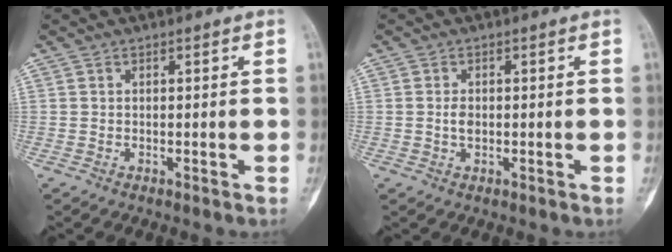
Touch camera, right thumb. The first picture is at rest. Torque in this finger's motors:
{"motor_torque": [0.59, 0.55, 0.19, -0.47, 0.13]}